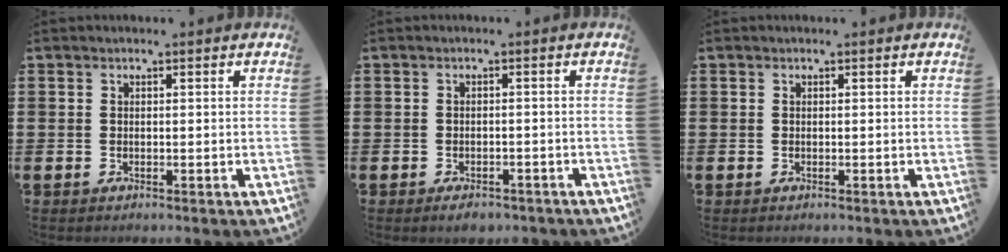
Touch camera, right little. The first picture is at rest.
{"total": 1.4, "force": [-1.2, 0.4, 0.5], "torque": [-0.013, 0.002, -0.026]}
{"total": 0.0}